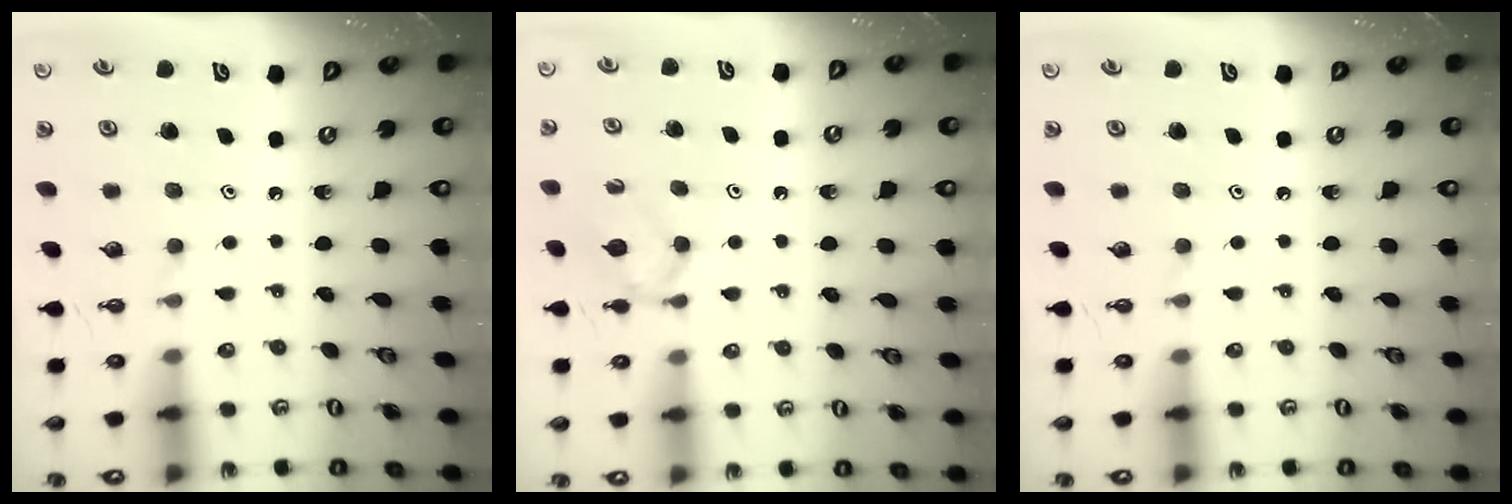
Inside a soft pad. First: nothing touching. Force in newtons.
{"total": 3.9, "press": 3.8, "slide": 0.6}
{"total": 0.0}